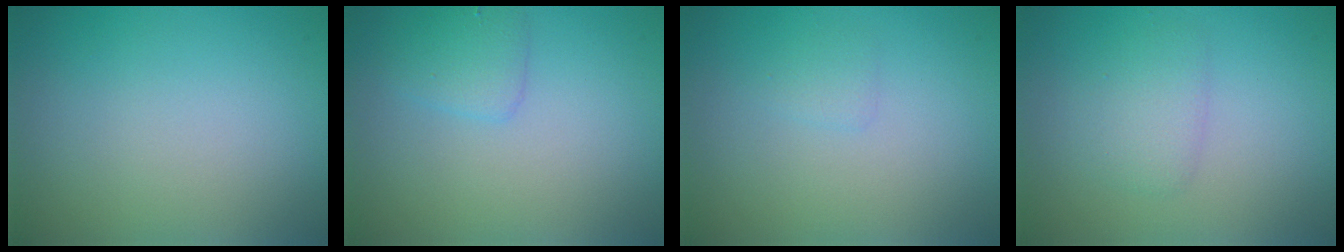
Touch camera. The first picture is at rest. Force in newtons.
{"total": 1.7, "press": 1.7, "slide": 0.1}
{"total": 0.8, "press": 0.8, "slide": 0.1}
{"total": 2.1, "press": 2.1, "slide": 0.1}